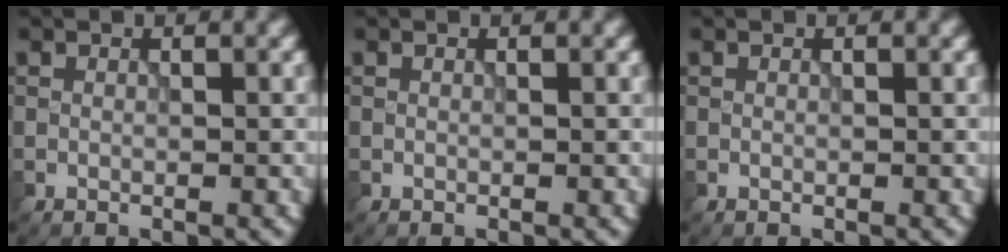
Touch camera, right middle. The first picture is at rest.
{"total": 0.0}
{"total": 0.0}